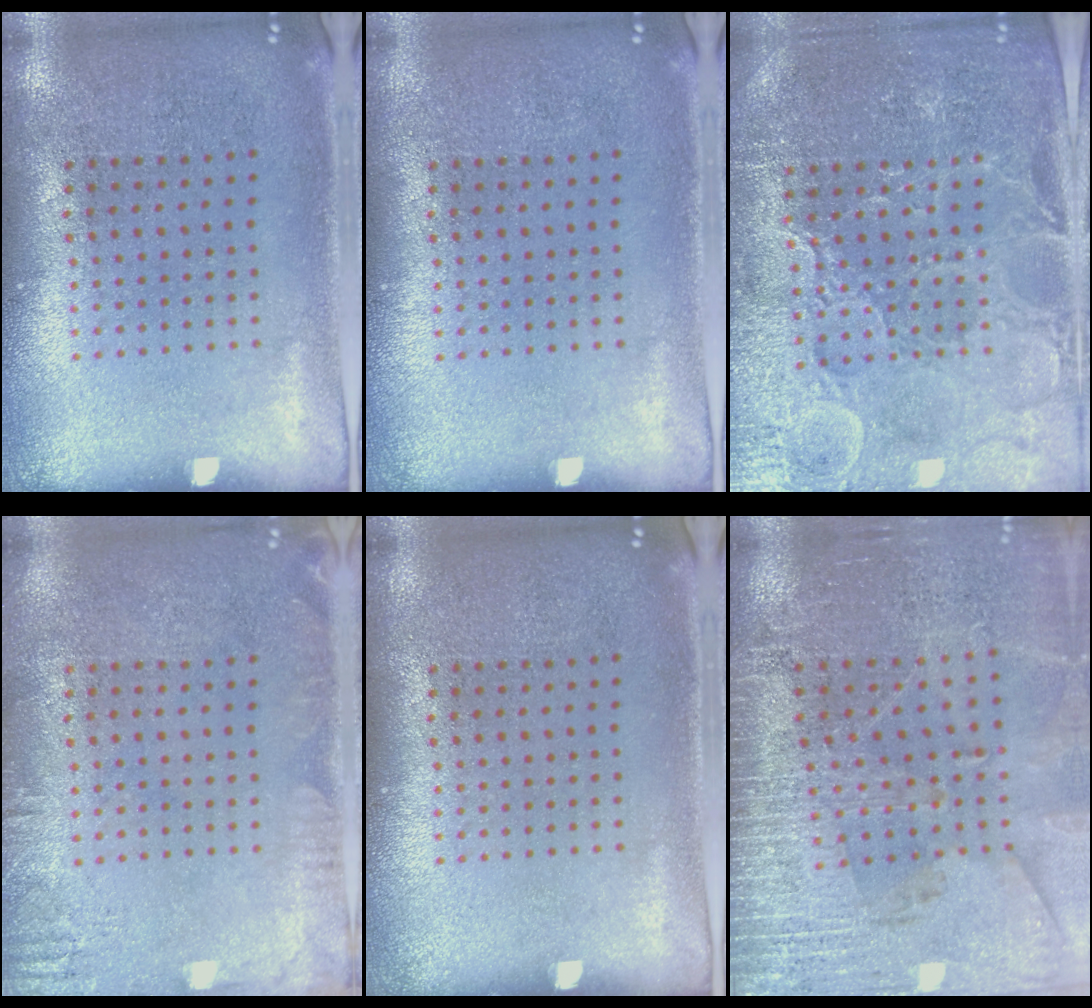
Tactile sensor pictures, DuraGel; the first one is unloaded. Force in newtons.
{"total": 0.0}
{"total": 4.3, "press": 4.1, "slide": 1.3}
{"total": 2.2, "press": 2.2, "slide": 0.3}
{"total": 0.0}
{"total": 3.1, "press": 3.1, "slide": 0.2}